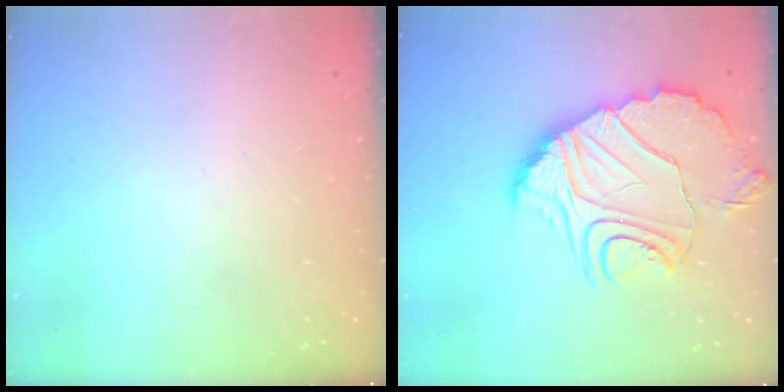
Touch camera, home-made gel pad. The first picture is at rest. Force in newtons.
{"total": 13.9, "press": 13.9, "slide": 0.6}